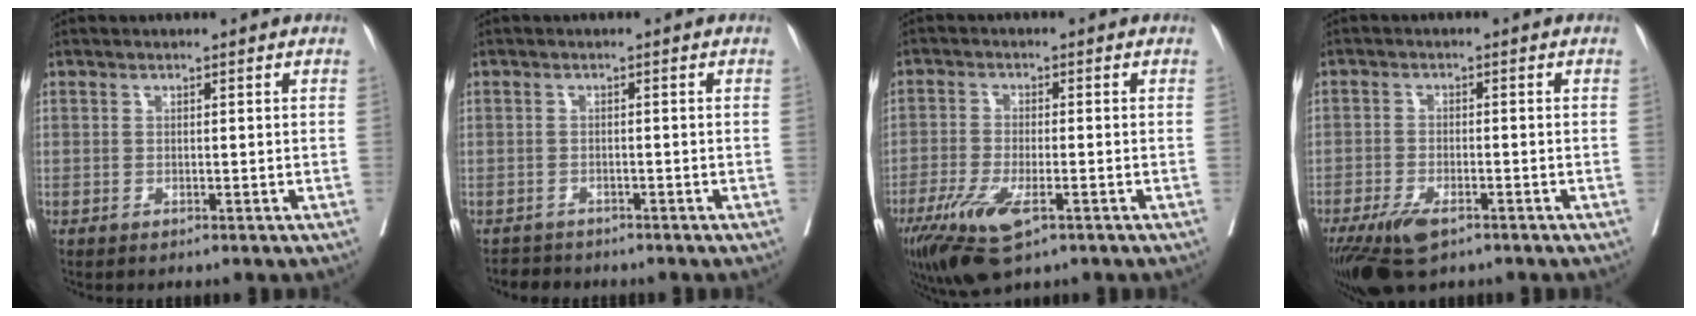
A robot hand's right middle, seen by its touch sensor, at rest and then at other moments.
{"total": 2.9, "force": [-2.8, 0.9, -0.3], "torque": [-0.006, -0.007, -0.047]}
{"total": 9.6, "force": [-5.3, 2.7, 7.5], "torque": [-0.143, -0.023, -0.089]}
{"total": 7.4, "force": [-4.9, 2.7, 4.8], "torque": [-0.087, -0.012, -0.084]}